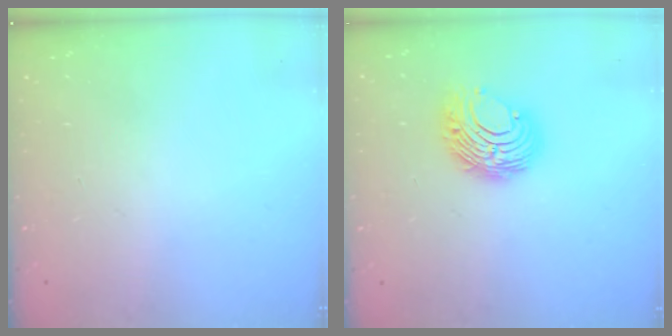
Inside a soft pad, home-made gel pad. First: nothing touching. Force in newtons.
{"total": 8.6, "press": 8.6, "slide": 0.5}